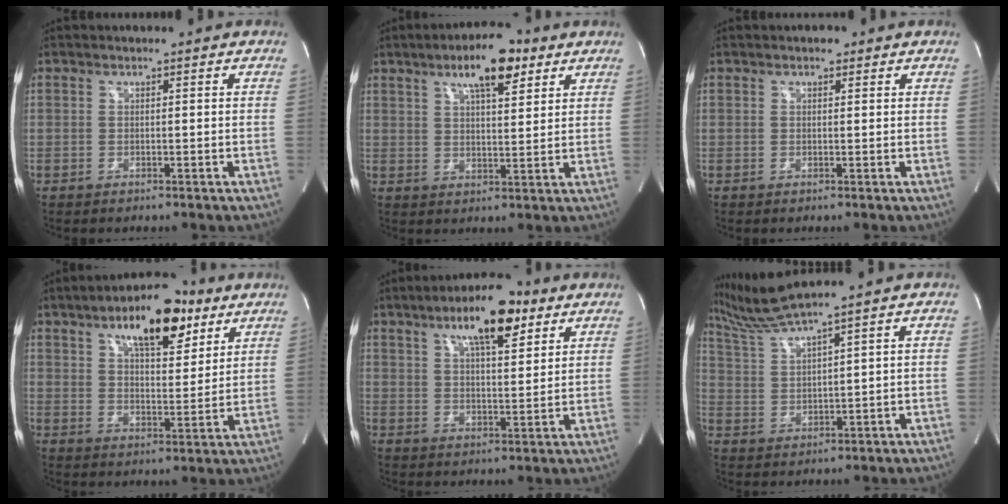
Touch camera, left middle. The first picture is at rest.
{"total": 9.5, "force": [5.6, 2.7, 7.2], "torque": [-0.122, 0.012, 0.089]}
{"total": 1.1, "force": [0.7, 0.7, 0.5], "torque": [-0.010, 0.005, 0.008]}
{"total": 14.2, "force": [8.3, 5.2, 10.3], "torque": [-0.158, 0.014, 0.132]}
{"total": 11.7, "force": [6.7, 3.2, 9.0], "torque": [-0.149, 0.013, 0.107]}
{"total": 6.3, "force": [5.5, -2.2, 2.1], "torque": [-0.060, -0.002, 0.120]}